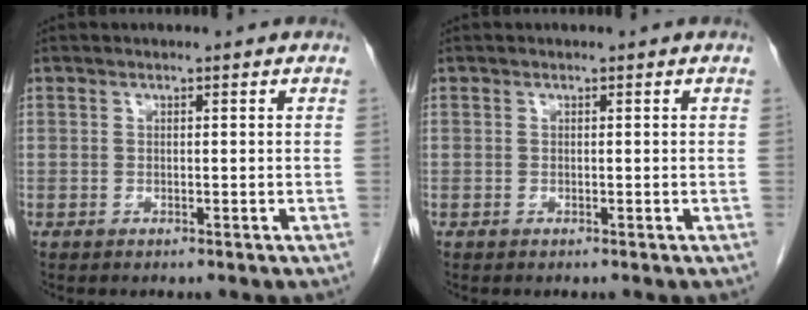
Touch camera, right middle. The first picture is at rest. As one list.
[{"total": 0.0}]